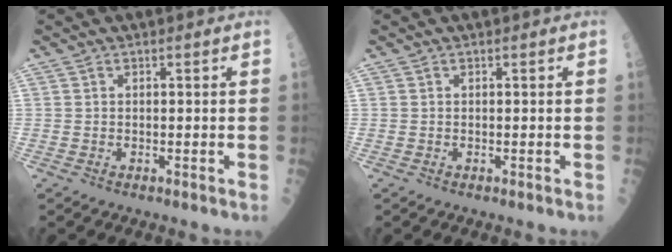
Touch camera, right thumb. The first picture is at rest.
{"total": 0.0}